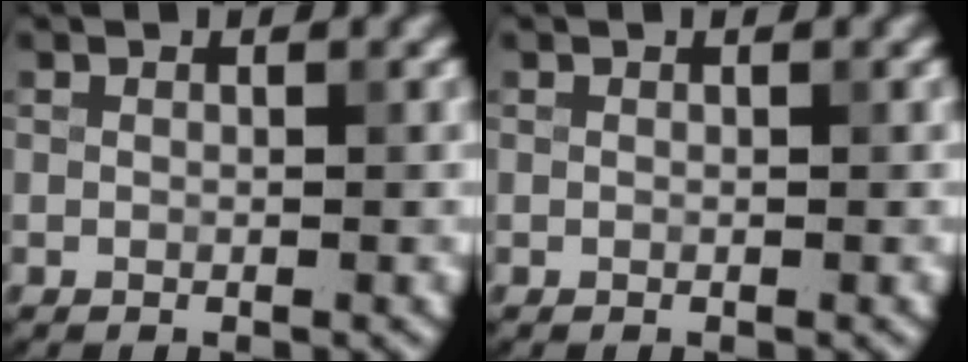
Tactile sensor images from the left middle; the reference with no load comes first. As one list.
[{"total": 0.0}]